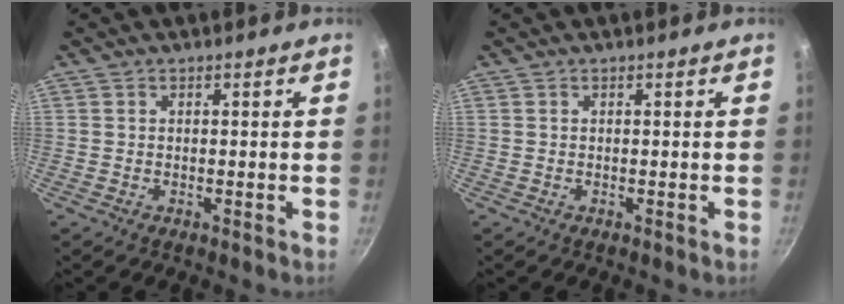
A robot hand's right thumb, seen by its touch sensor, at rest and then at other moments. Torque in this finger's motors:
{"motor_torque": [0.00, 0.00, 0.10, 0.09, 0.03]}